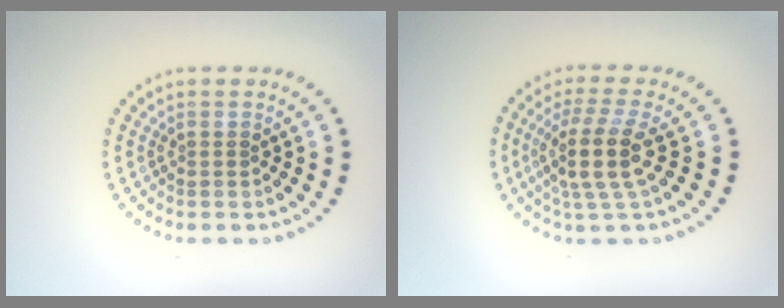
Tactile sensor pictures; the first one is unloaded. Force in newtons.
{"total": 4.3, "press": 3.5, "slide": 2.4}